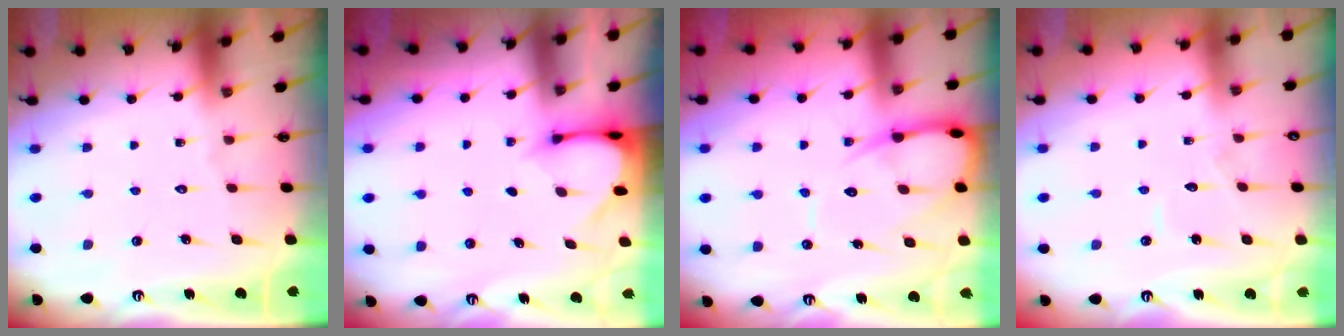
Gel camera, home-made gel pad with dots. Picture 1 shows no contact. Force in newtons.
{"total": 3.3, "press": 3.3, "slide": 0.3}
{"total": 10.2, "press": 10.2, "slide": 1.1}
{"total": 4.1, "press": 4.1, "slide": 0.5}